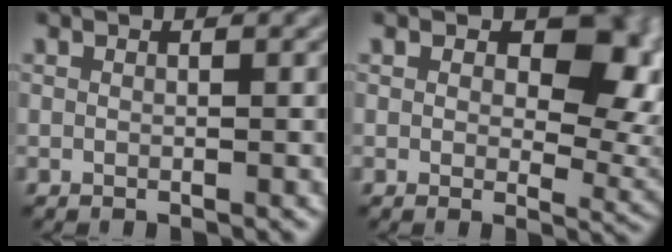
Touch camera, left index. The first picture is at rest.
{"total": 8.6, "force": [2.1, 5.4, 6.4], "torque": [-0.072, -0.011, 0.027]}